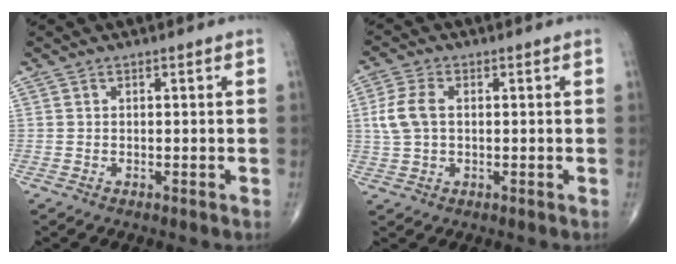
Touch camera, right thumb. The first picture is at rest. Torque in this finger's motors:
{"motor_torque": [-0.28, 0.49, 0.68, 0.18, 0.08]}